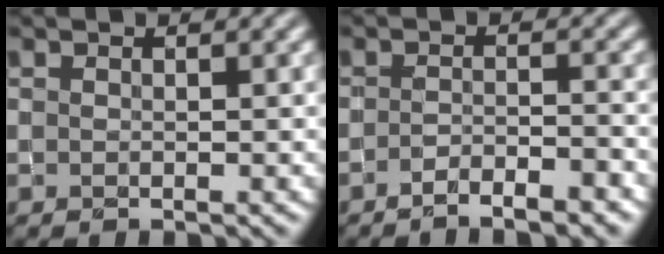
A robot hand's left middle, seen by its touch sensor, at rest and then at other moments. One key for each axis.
{"total": 3.1, "fx": -2.3, "fy": 0.6, "fz": 1.9, "tx": -0.029, "ty": 0.005, "tz": -0.042}